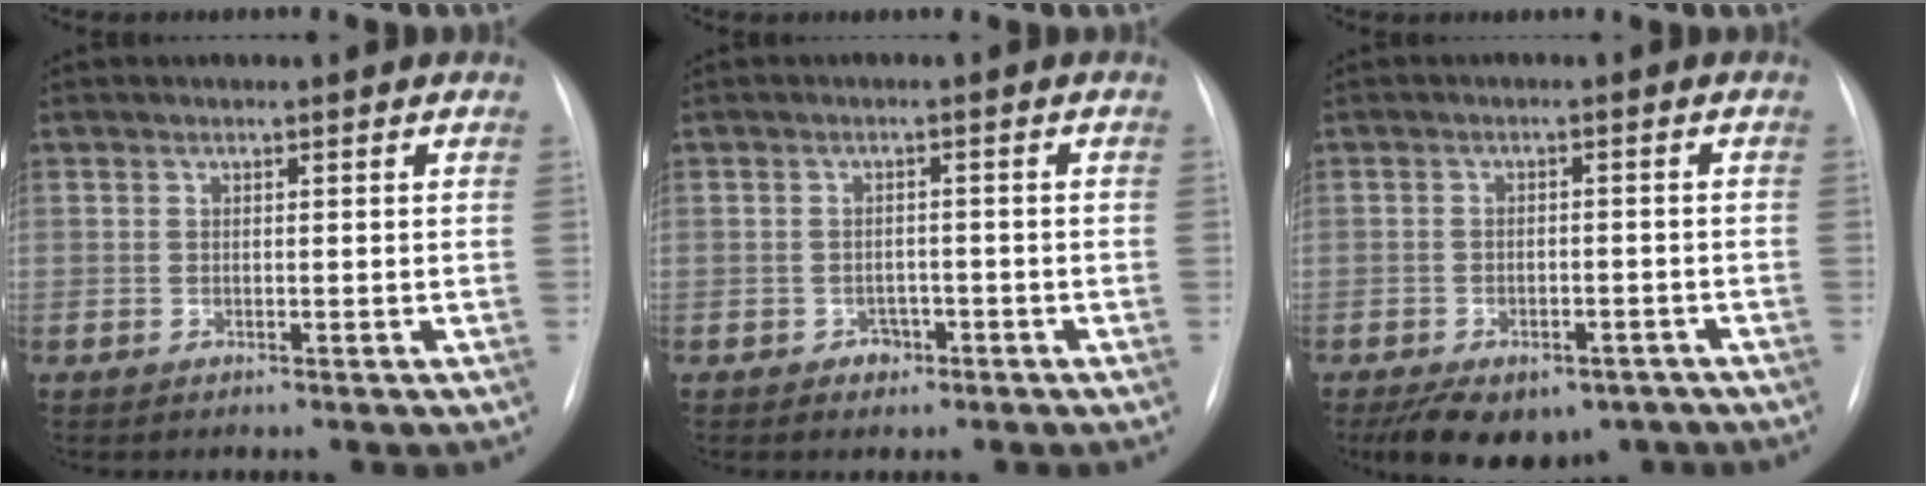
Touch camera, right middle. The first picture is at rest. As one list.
[{"total": 2.1, "force": [-1.2, 1.6, 0.6], "torque": [-0.004, 0.006, -0.013]}, {"total": 12.1, "force": [-8.1, 6.8, 5.8], "torque": [-0.102, 0.006, -0.111]}]